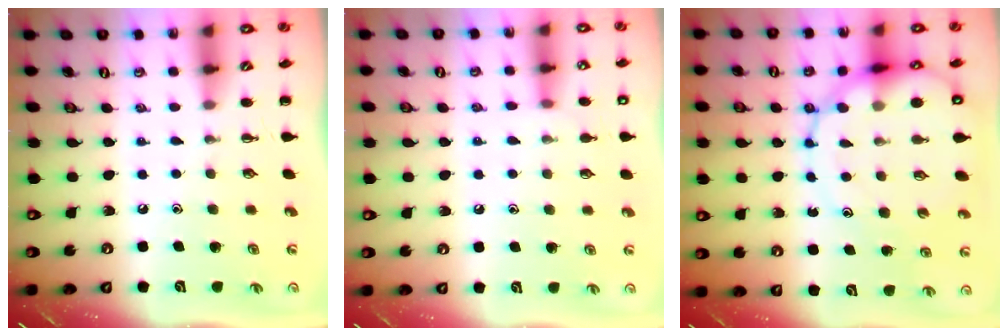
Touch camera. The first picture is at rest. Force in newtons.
{"total": 7.2, "press": 6.7, "slide": 2.4}
{"total": 15.9, "press": 15.6, "slide": 3.3}